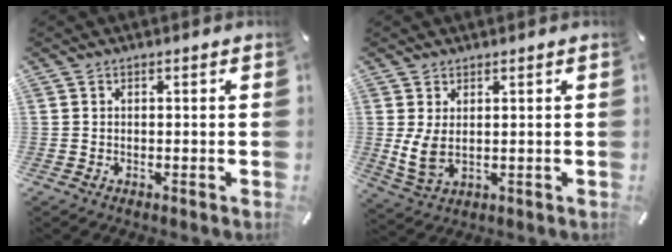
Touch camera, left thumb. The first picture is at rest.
{"total": 5.8, "force": [1.1, 3.2, 4.7], "torque": [-0.114, -0.007, 0.021]}